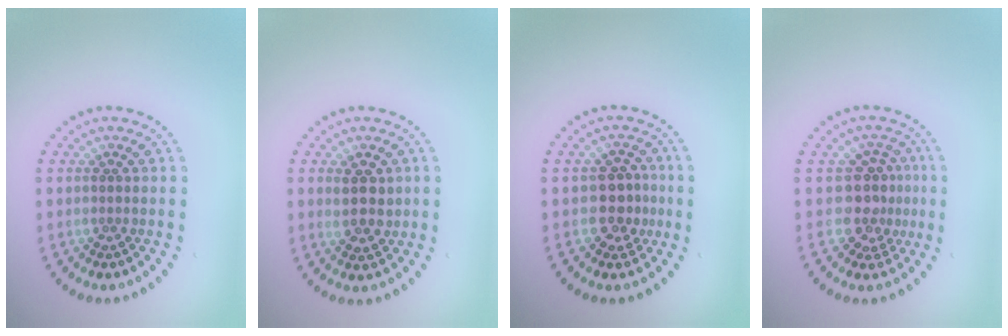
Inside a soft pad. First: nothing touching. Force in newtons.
{"total": 2.9, "press": 2.8, "slide": 0.8}
{"total": 2.8, "press": 2.6, "slide": 1.0}
{"total": 3.2, "press": 2.6, "slide": 2.0}